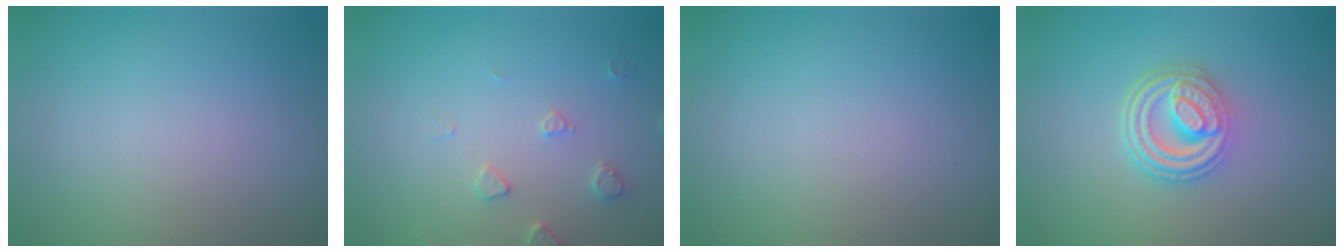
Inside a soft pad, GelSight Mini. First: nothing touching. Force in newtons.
{"total": 1.9, "press": 1.8, "slide": 0.3}
{"total": 0.0}
{"total": 4.9, "press": 3.6, "slide": 3.3}